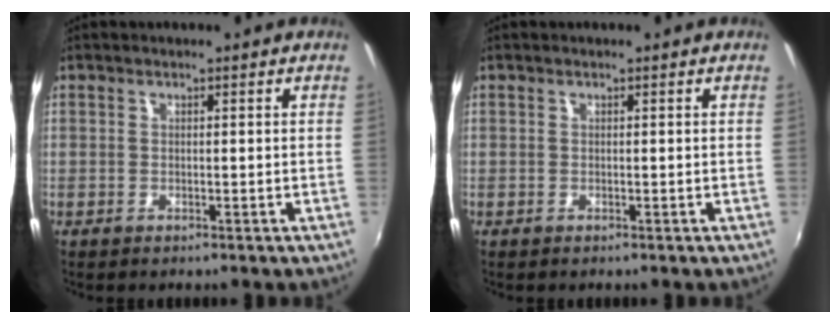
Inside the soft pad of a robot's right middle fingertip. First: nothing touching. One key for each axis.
{"total": 0.0}